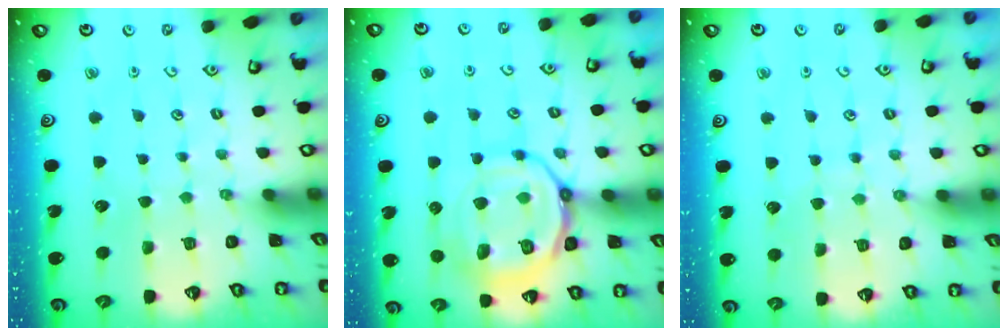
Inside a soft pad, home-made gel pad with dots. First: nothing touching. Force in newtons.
{"total": 17.9, "press": 17.8, "slide": 1.8}
{"total": 5.4, "press": 5.3, "slide": 0.6}